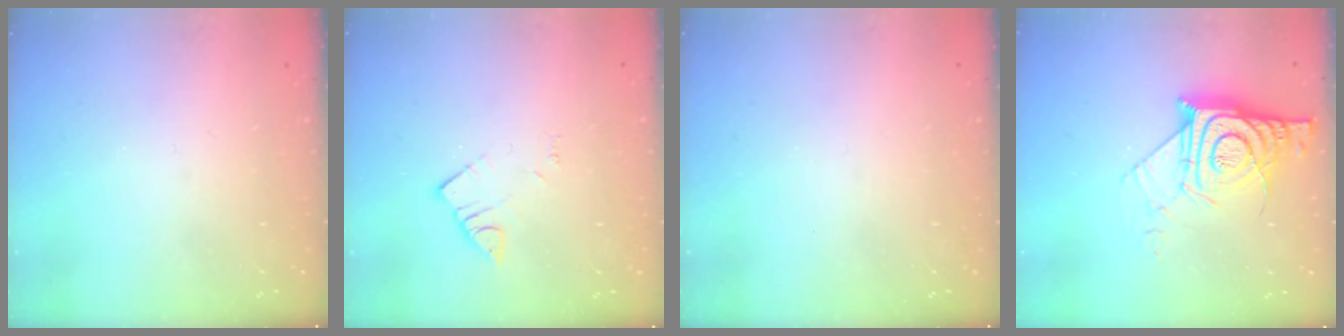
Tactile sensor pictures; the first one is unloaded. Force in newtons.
{"total": 3.4, "press": 3.4, "slide": 0.1}
{"total": 0.0}
{"total": 14.0, "press": 13.9, "slide": 1.3}